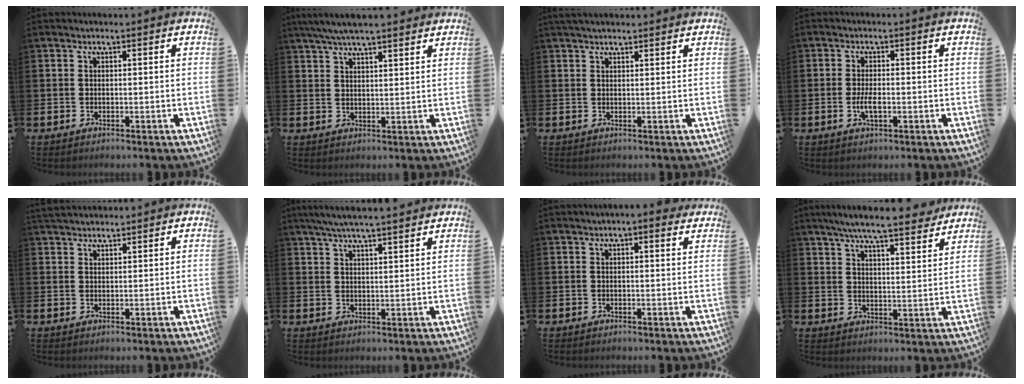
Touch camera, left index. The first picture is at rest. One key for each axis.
{"total": 5.7, "fx": 5.1, "fy": 0.8, "fz": 2.3, "tx": -0.053, "ty": -0.010, "tz": 0.093}
{"total": 2.0, "fx": 1.8, "fy": 0.5, "fz": 0.6, "tx": -0.001, "ty": -0.002, "tz": 0.030}
{"total": 2.9, "fx": -0.6, "fy": 1.1, "fz": 2.6, "tx": -0.041, "ty": -0.002, "tz": -0.012}
{"total": 2.5, "fx": 2.4, "fy": 0.7, "fz": 0.3, "tx": 0.001, "ty": -0.010, "tz": 0.042}
{"total": 5.4, "fx": 5.0, "fy": 0.1, "fz": 2.0, "tx": -0.053, "ty": -0.011, "tz": 0.091}
{"total": 1.5, "fx": 1.4, "fy": 0.1, "fz": 0.7, "tx": -0.002, "ty": -0.007, "tz": 0.022}
{"total": 7.7, "fx": 7.1, "fy": 0.5, "fz": 2.8, "tx": -0.062, "ty": -0.040, "tz": 0.123}